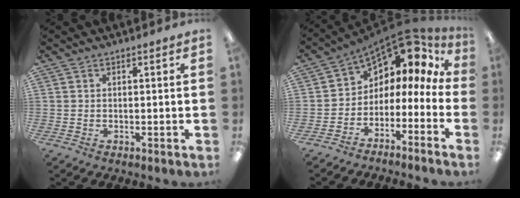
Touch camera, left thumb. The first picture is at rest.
{"total": 5.8, "force": [4.3, 3.1, 2.1], "torque": [-0.053, -0.051, 0.074]}